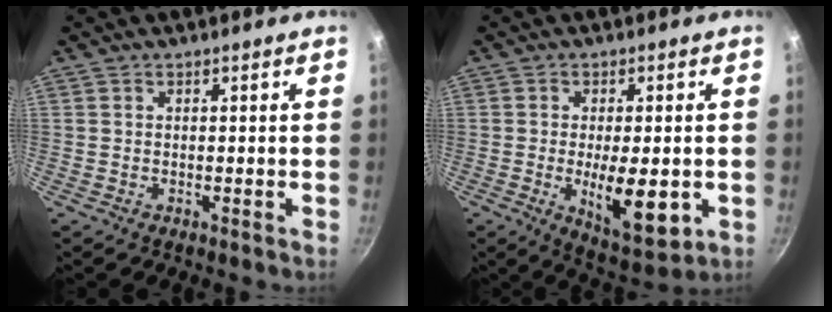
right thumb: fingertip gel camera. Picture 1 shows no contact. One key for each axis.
{"total": 11.3, "fx": -2.2, "fy": 4.4, "fz": 10.1, "tx": -0.142, "ty": -0.020, "tz": -0.025}